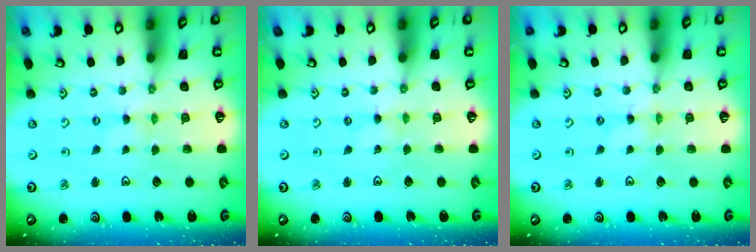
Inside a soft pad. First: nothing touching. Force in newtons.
{"total": 0.0}
{"total": 0.0}